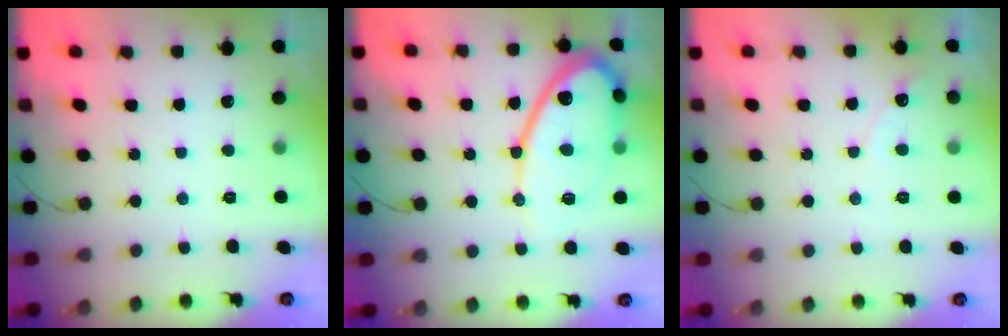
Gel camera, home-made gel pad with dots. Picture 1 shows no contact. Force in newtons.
{"total": 14.9, "press": 14.8, "slide": 1.4}
{"total": 3.6, "press": 3.6, "slide": 0.2}